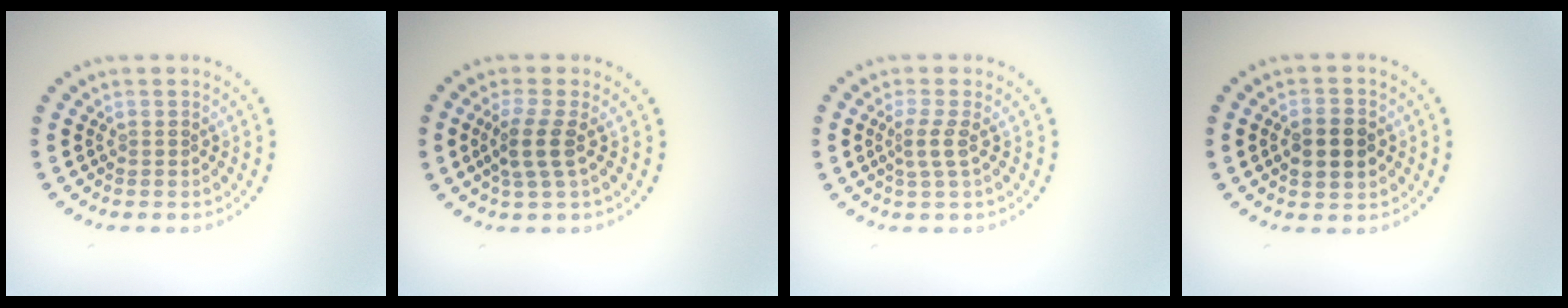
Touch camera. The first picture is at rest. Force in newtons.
{"total": 2.6, "press": 2.1, "slide": 1.6}
{"total": 1.9, "press": 1.3, "slide": 1.3}
{"total": 3.8, "press": 3.8, "slide": 0.1}